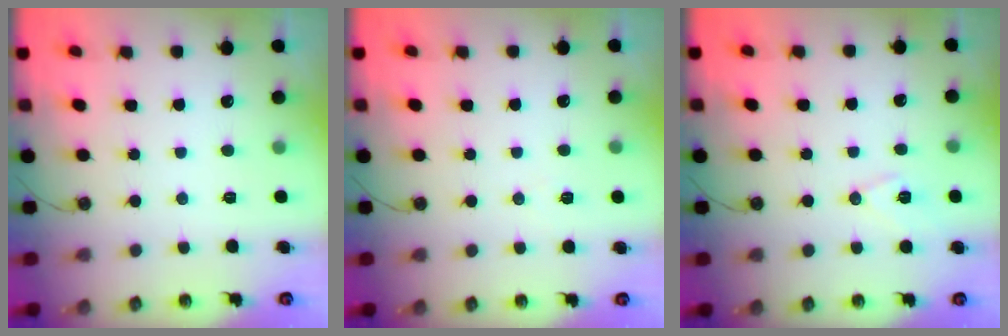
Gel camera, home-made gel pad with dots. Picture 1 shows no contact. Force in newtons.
{"total": 6.0, "press": 4.0, "slide": 4.4}
{"total": 8.4, "press": 7.6, "slide": 3.6}